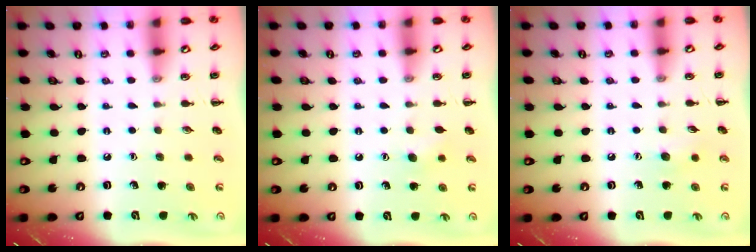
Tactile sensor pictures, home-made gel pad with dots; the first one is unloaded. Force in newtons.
{"total": 5.0, "press": 4.9, "slide": 1.3}
{"total": 5.4, "press": 5.3, "slide": 1.2}